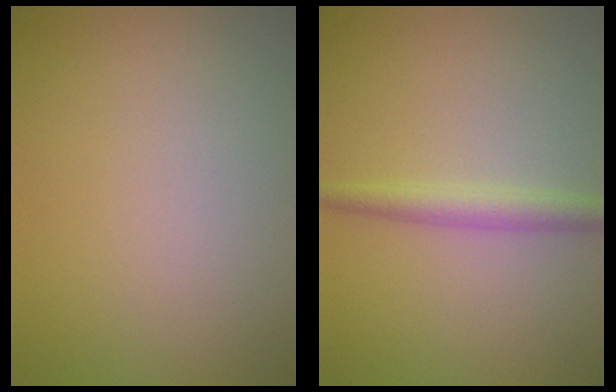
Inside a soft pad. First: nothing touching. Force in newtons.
{"total": 2.3, "press": 2.3, "slide": 0.0}